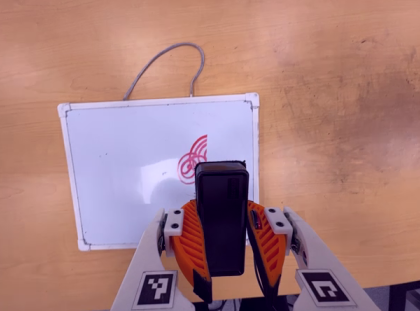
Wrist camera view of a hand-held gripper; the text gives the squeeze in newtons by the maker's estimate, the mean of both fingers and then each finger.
{"total": 10.1, "left": 8.5, "right": 11.6}